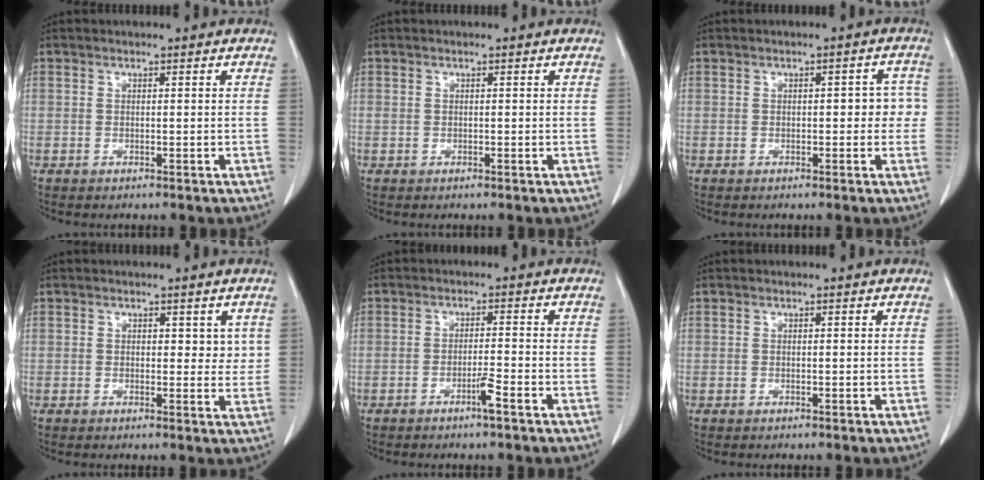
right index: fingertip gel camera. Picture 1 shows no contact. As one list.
[{"total": 0.0}, {"total": 3.6, "force": [-0.1, 1.9, 3.1], "torque": [-0.025, 0.021, -0.002]}, {"total": 2.8, "force": [1.0, 1.8, 1.9], "torque": [-0.008, -0.005, 0.009]}, {"total": 2.8, "force": [-1.8, -0.3, 2.2], "torque": [-0.039, -0.002, -0.032]}, {"total": 0.0}]